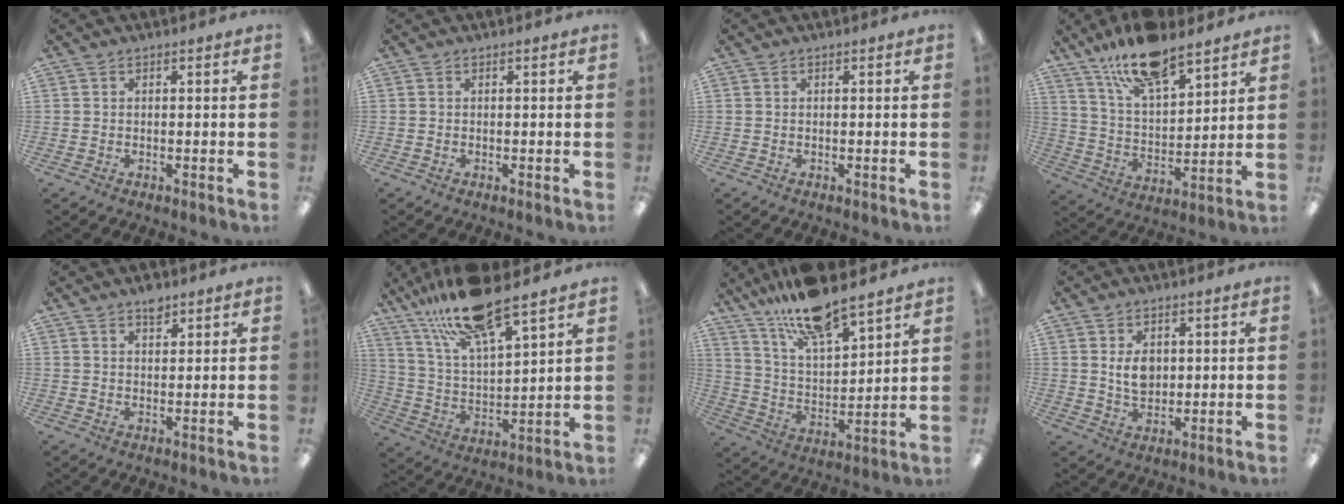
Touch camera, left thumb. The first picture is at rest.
{"total": 0.0}
{"total": 0.0}
{"total": 15.7, "force": [12.3, 5.4, 8.0], "torque": [-0.149, -0.061, 0.218]}
{"total": 3.2, "force": [2.5, 1.5, 1.4], "torque": [-0.006, -0.009, 0.041]}
{"total": 18.2, "force": [14.4, 4.3, 10.2], "torque": [-0.199, -0.075, 0.250]}
{"total": 14.9, "force": [12.8, 3.8, 6.6], "torque": [-0.129, -0.078, 0.227]}
{"total": 5.5, "force": [1.6, 3.8, 3.6], "torque": [-0.060, 0.000, 0.027]}